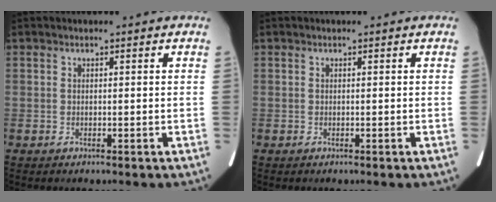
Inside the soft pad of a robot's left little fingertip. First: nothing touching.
{"total": 0.0}